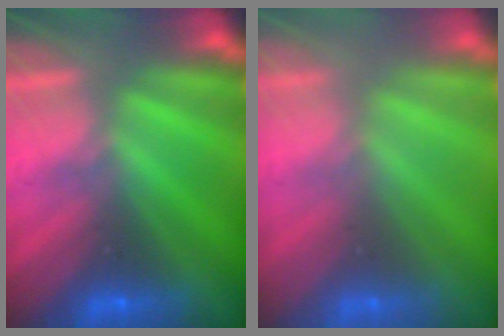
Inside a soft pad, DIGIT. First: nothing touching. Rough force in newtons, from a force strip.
{"total": 2.9}